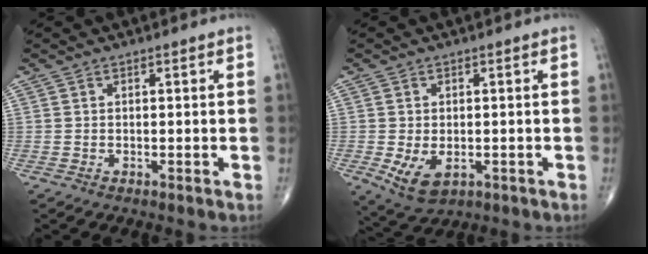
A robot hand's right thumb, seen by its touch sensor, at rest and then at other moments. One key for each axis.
{"total": 6.4, "fx": -1.6, "fy": 3.9, "fz": 4.8, "tx": -0.085, "ty": -0.008, "tz": -0.014}